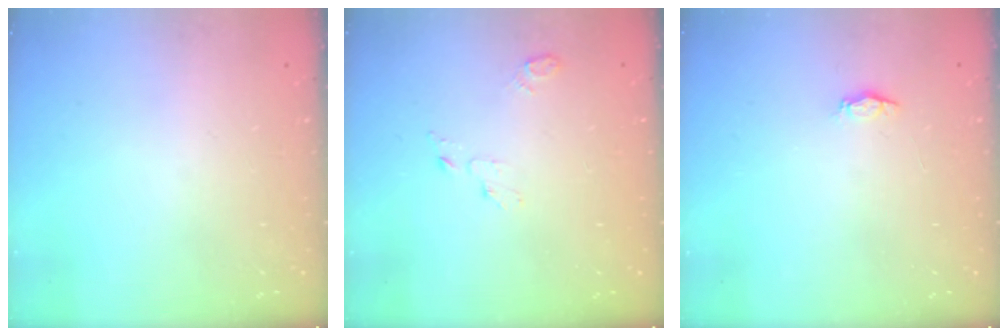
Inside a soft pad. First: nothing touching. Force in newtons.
{"total": 3.5, "press": 3.4, "slide": 0.3}
{"total": 2.2, "press": 2.1, "slide": 0.3}